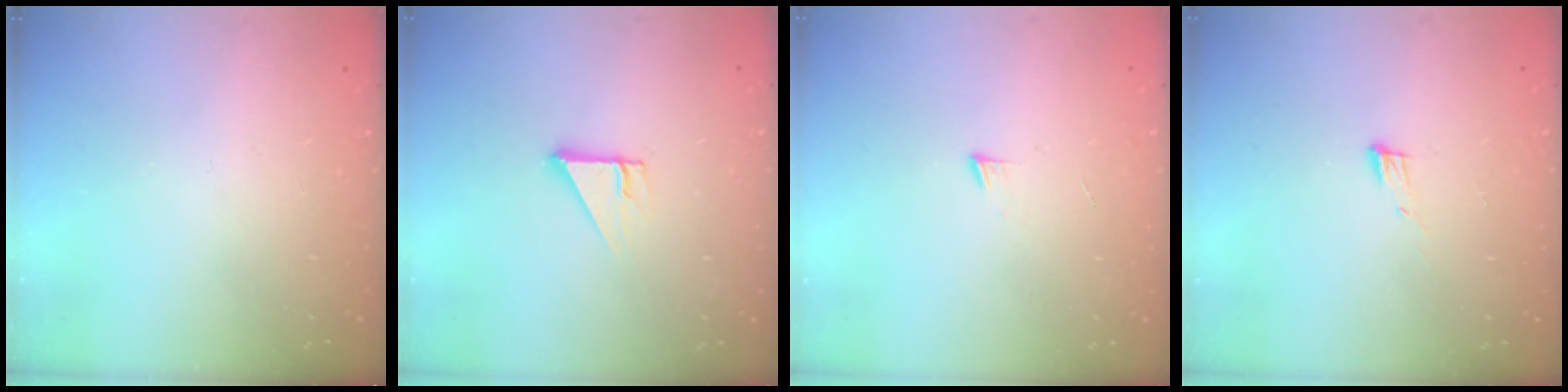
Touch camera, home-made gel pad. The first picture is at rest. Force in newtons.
{"total": 3.7, "press": 3.7, "slide": 0.2}
{"total": 4.0, "press": 3.9, "slide": 0.4}
{"total": 4.8, "press": 4.8, "slide": 0.6}